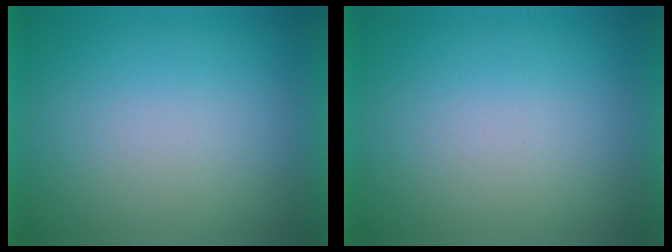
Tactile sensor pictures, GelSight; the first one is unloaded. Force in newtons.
{"total": 1.2}